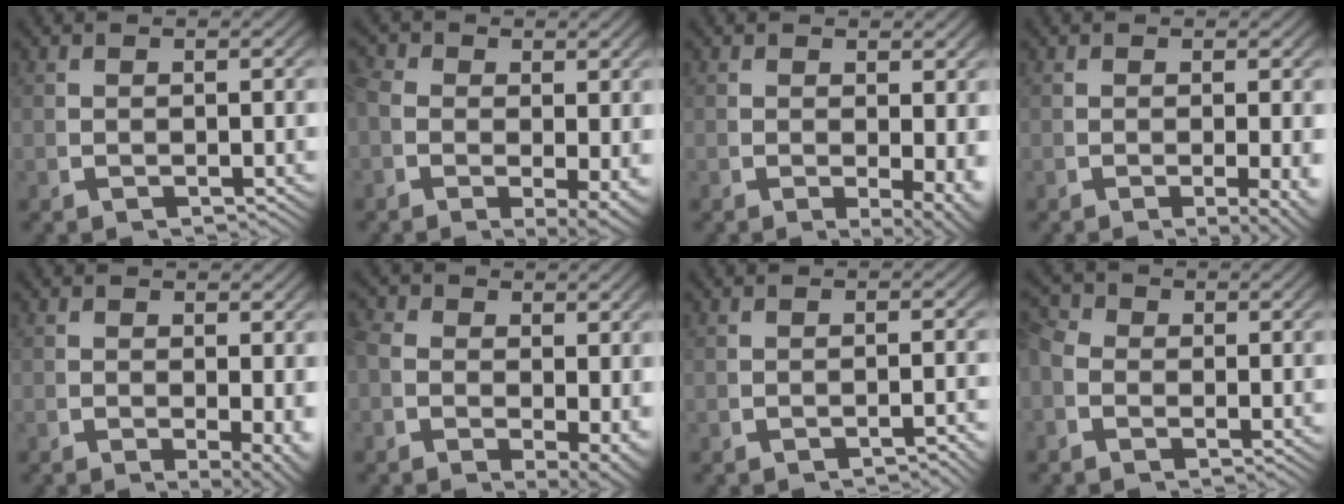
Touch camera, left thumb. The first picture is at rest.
{"total": 4.9, "force": [-0.4, 3.0, 3.8], "torque": [-0.060, -0.025, -0.001]}
{"total": 3.4, "force": [-0.2, 1.5, 3.0], "torque": [-0.040, -0.021, 0.005]}
{"total": 2.9, "force": [-0.8, 0.7, 2.7], "torque": [-0.038, -0.012, -0.007]}
{"total": 3.0, "force": [-0.4, 1.2, 2.8], "torque": [-0.040, -0.021, 0.003]}
{"total": 4.7, "force": [0.1, 3.0, 3.6], "torque": [-0.055, -0.025, 0.007]}
{"total": 1.7, "force": [-1.6, 0.0, 0.6], "torque": [-0.017, 0.001, -0.021]}
{"total": 2.8, "force": [-0.1, 2.4, 1.4], "torque": [-0.040, -0.011, -0.006]}